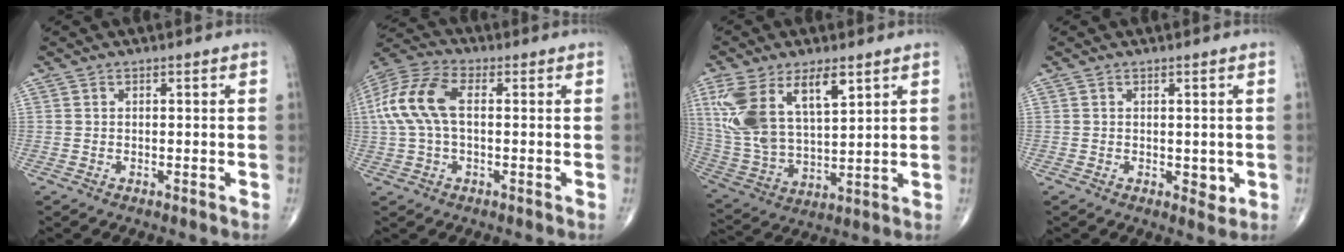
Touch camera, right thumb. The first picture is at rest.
{"total": 12.5, "force": [1.2, 6.8, 10.4], "torque": [-0.239, 0.032, 0.019]}
{"total": 16.6, "force": [7.4, 7.8, 12.6], "torque": [-0.243, -0.020, 0.155]}
{"total": 2.2, "force": [-0.2, 1.3, 1.8], "torque": [-0.009, -0.004, 0.000]}